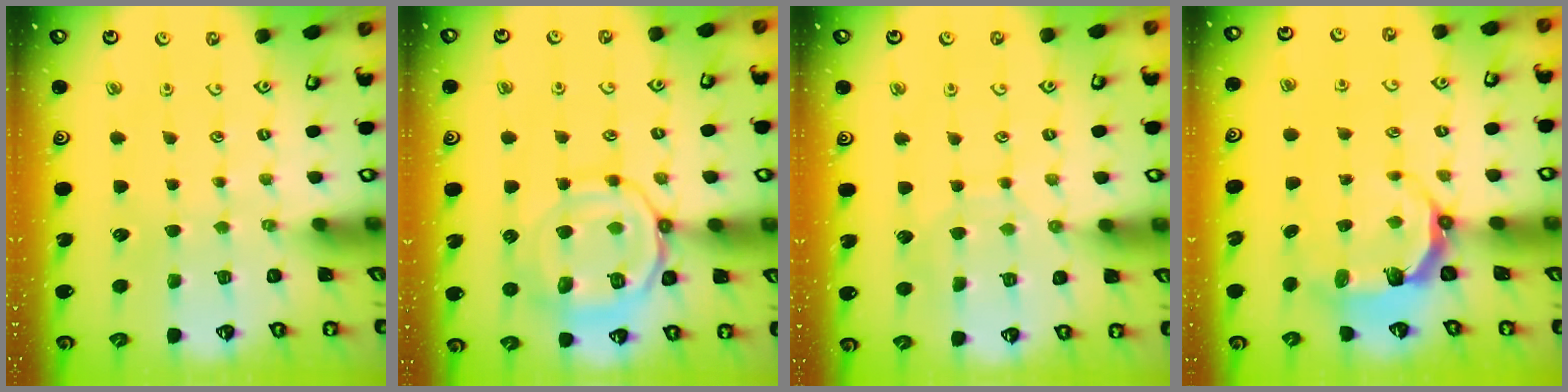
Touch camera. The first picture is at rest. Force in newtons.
{"total": 13.1, "press": 13.0, "slide": 1.2}
{"total": 7.2, "press": 7.2, "slide": 0.5}
{"total": 5.0, "press": 3.4, "slide": 3.6}